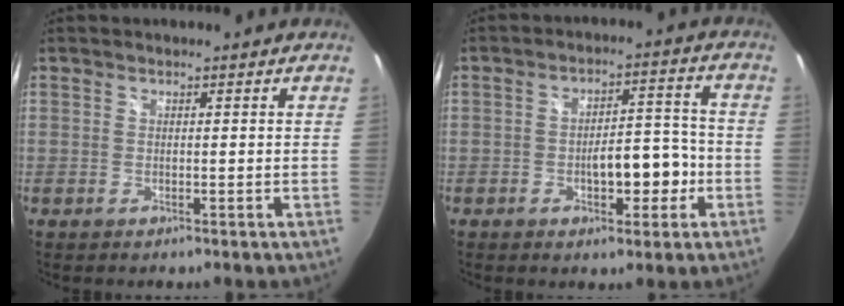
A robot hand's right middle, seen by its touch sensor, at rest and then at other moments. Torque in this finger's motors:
{"motor_torque": [1.11, -1.03, 0.79, 0.08]}